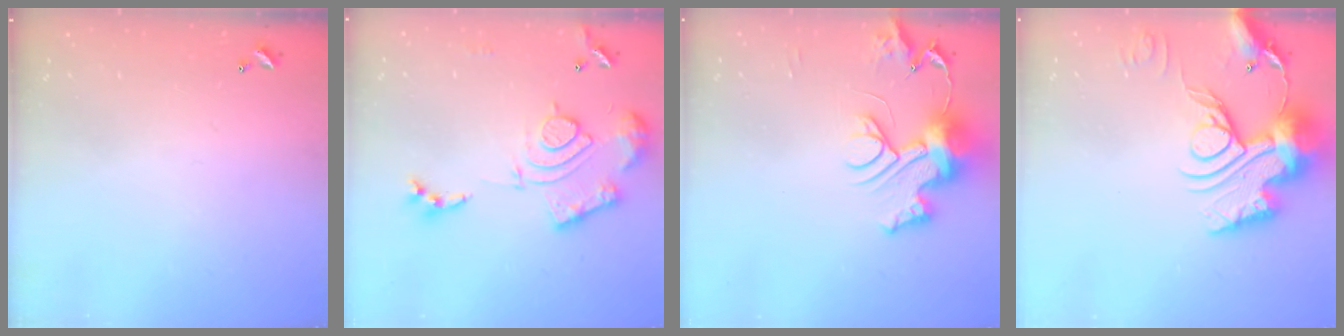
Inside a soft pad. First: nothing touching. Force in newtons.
{"total": 17.4, "press": 17.3, "slide": 1.7}
{"total": 13.0, "press": 13.0, "slide": 0.8}
{"total": 18.7, "press": 18.6, "slide": 1.7}